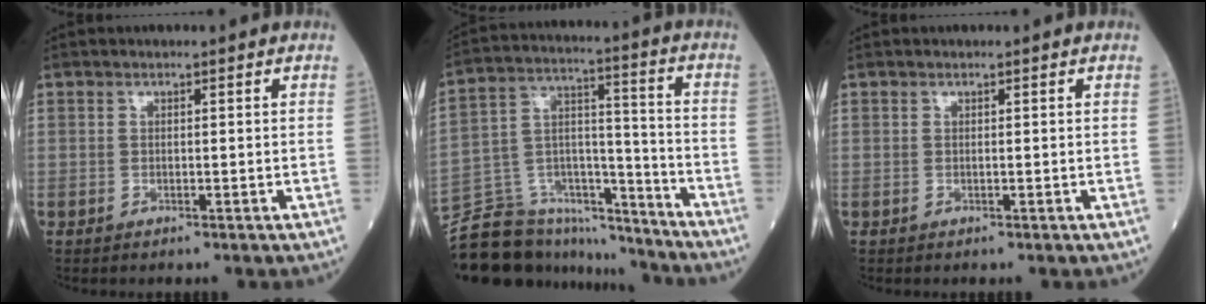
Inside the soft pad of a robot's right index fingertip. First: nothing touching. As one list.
[{"total": 17.5, "force": [-16.0, 6.0, 4.1], "torque": [-0.072, 0.055, -0.260]}, {"total": 0.0}]